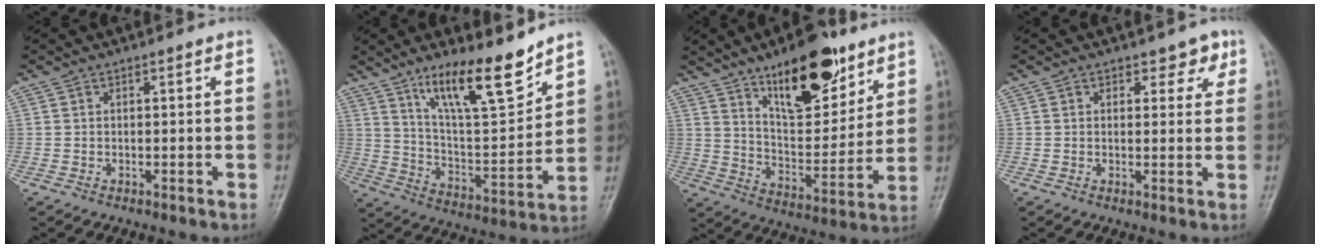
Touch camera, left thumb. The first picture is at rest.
{"total": 15.6, "force": [11.2, 3.7, 10.2], "torque": [-0.146, -0.076, 0.205]}
{"total": 18.2, "force": [11.5, 7.4, 12.1], "torque": [-0.140, -0.069, 0.194]}
{"total": 3.2, "force": [1.9, 2.2, 1.4], "torque": [0.012, -0.008, 0.022]}